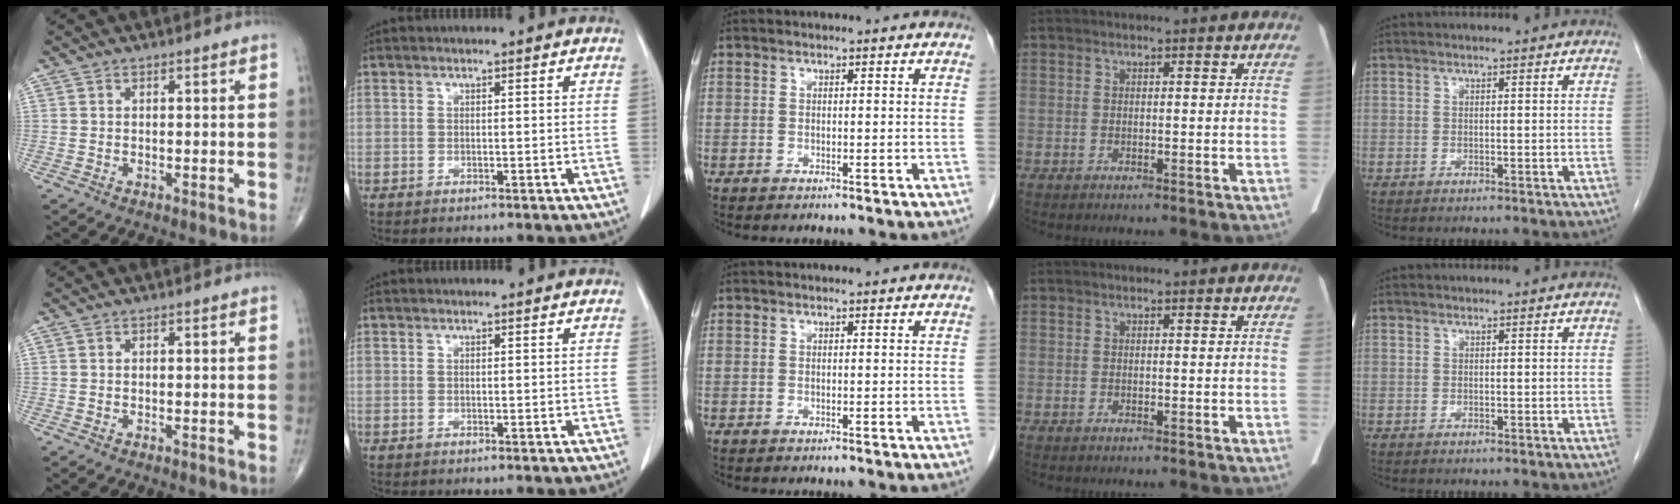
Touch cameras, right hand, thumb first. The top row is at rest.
{}